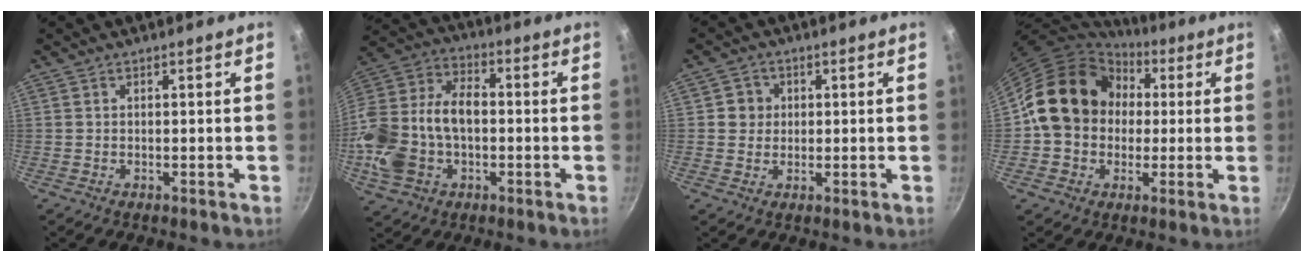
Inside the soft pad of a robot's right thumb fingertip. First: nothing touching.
{"total": 19.5, "force": [-2.1, 13.4, 14.1], "torque": [-0.280, 0.048, -0.039]}
{"total": 3.7, "force": [0.5, 3.6, 0.8], "torque": [0.012, 0.004, 0.003]}
{"total": 17.6, "force": [2.2, 14.9, 9.1], "torque": [-0.128, 0.033, 0.026]}